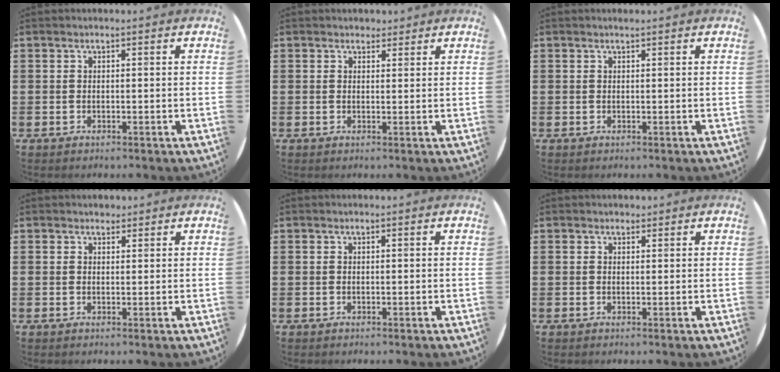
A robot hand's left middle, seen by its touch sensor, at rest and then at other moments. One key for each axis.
{"total": 1.5, "fx": 1.4, "fy": 0.5, "fz": 0.0, "tx": 0.007, "ty": 0.001, "tz": 0.025}
{"total": 0.0}
{"total": 1.0, "fx": 1.0, "fy": 0.3, "fz": -0.1, "tx": 0.009, "ty": -0.002, "tz": 0.018}
{"total": 0.0}
{"total": 0.6, "fx": 0.5, "fy": 0.3, "fz": 0.0, "tx": 0.008, "ty": 0.000, "tz": 0.009}